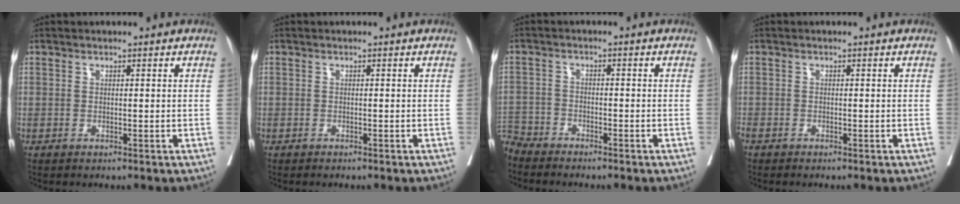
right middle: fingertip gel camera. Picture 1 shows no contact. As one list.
[{"total": 0.5, "force": [-0.5, 0.1, 0.1], "torque": [-0.007, -0.001, -0.010]}, {"total": 5.0, "force": [-4.9, 0.9, -0.3], "torque": [0.012, -0.008, -0.096]}, {"total": 1.8, "force": [-1.6, 0.3, 0.8], "torque": [-0.022, -0.001, -0.031]}]